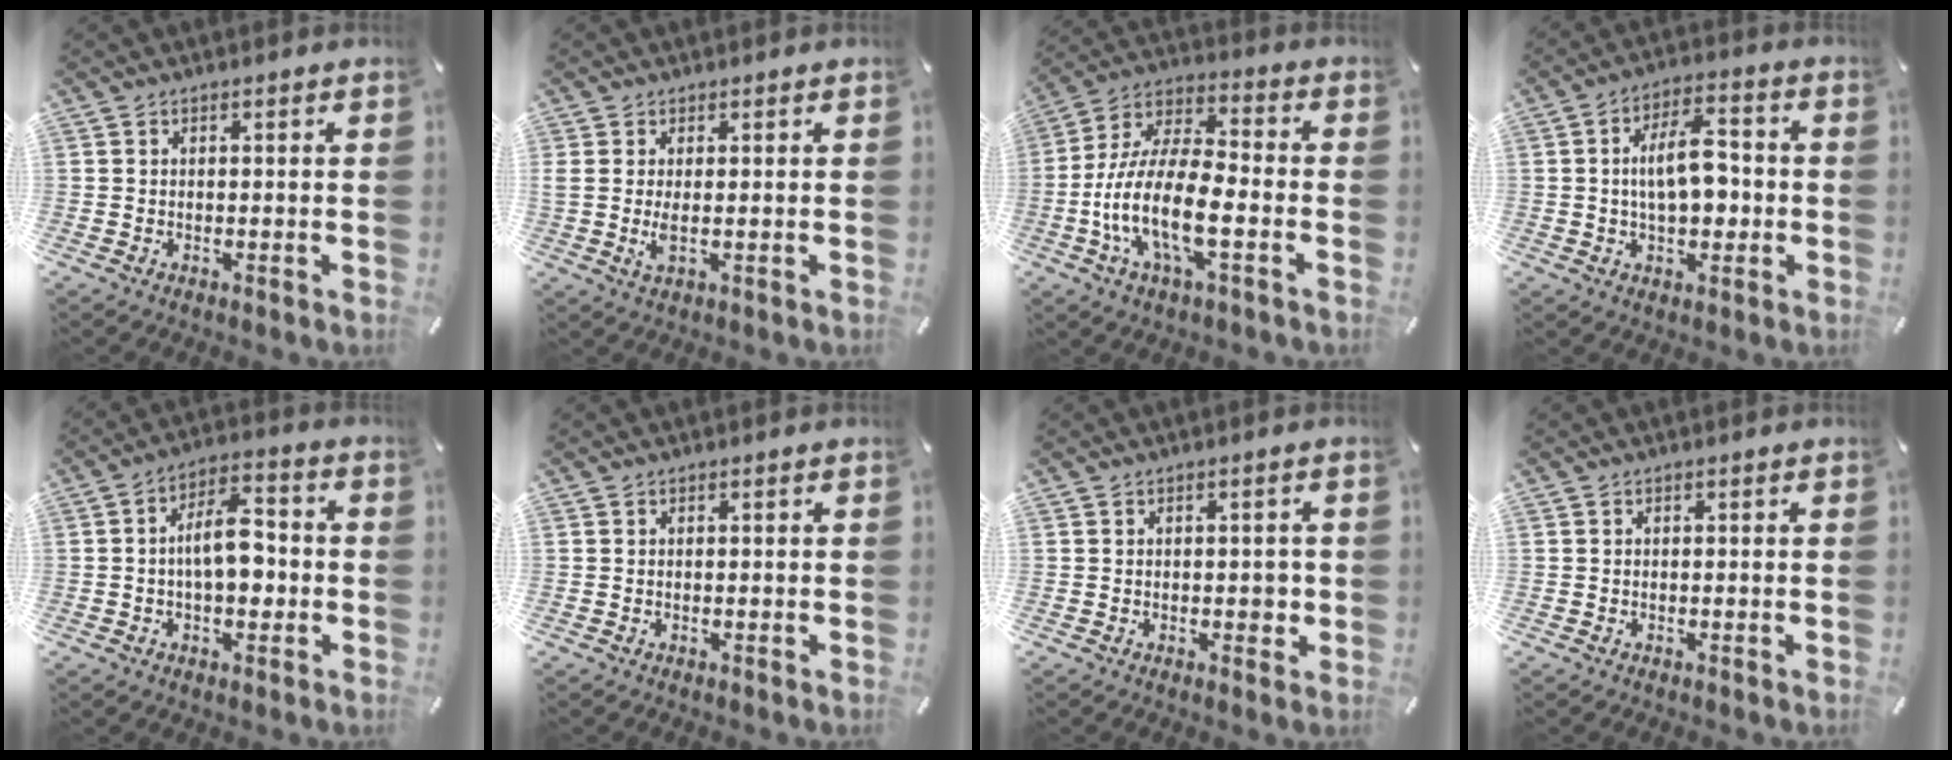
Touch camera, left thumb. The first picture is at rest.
{"total": 4.0, "force": [0.2, 1.0, 3.8], "torque": [-0.075, -0.010, -0.001]}
{"total": 15.6, "force": [-5.5, 6.2, 13.2], "torque": [-0.291, -0.008, -0.102]}
{"total": 11.3, "force": [-0.2, 6.4, 9.3], "torque": [-0.152, 0.010, -0.007]}
{"total": 10.2, "force": [-1.0, 5.5, 8.5], "torque": [-0.126, 0.011, -0.017]}
{"total": 0.0}
{"total": 2.2, "force": [-0.2, 1.3, 1.7], "torque": [-0.014, -0.004, -0.008]}
{"total": 0.0}